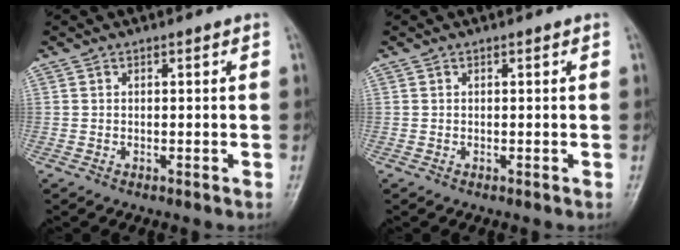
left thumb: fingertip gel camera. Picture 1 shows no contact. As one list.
[{"total": 0.0}]